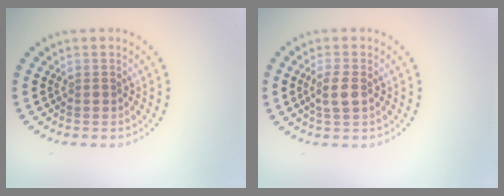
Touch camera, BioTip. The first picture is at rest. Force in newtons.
{"total": 1.9, "press": 1.8, "slide": 0.6}